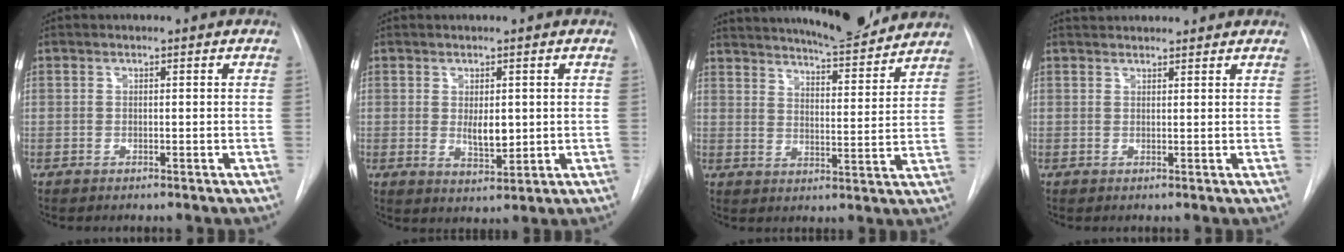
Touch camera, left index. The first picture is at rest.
{"total": 3.9, "force": [0.6, 1.7, 3.4], "torque": [-0.059, -0.011, 0.018]}
{"total": 15.9, "force": [14.6, 1.9, 5.8], "torque": [-0.091, -0.008, 0.201]}
{"total": 6.1, "force": [5.8, 1.2, 1.5], "torque": [-0.018, 0.039, 0.074]}